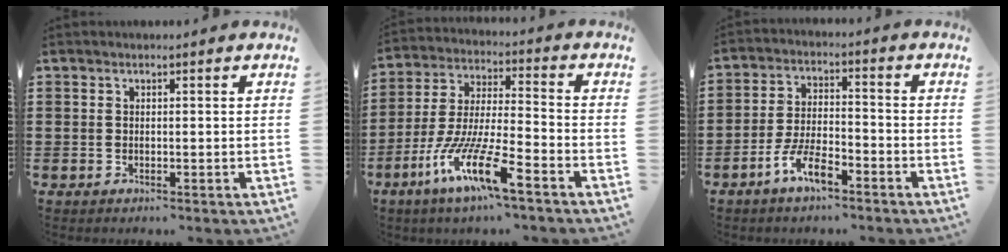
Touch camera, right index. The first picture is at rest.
{"total": 12.4, "force": [-8.3, 1.5, 9.1], "torque": [-0.202, -0.002, -0.164]}
{"total": 6.6, "force": [-4.2, 2.1, 4.6], "torque": [-0.102, 0.002, -0.081]}